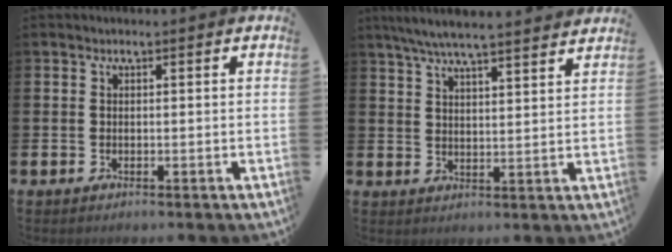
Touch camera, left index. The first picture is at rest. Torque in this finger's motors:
{"motor_torque": [0.70, -1.44, 0.79, 0.21]}